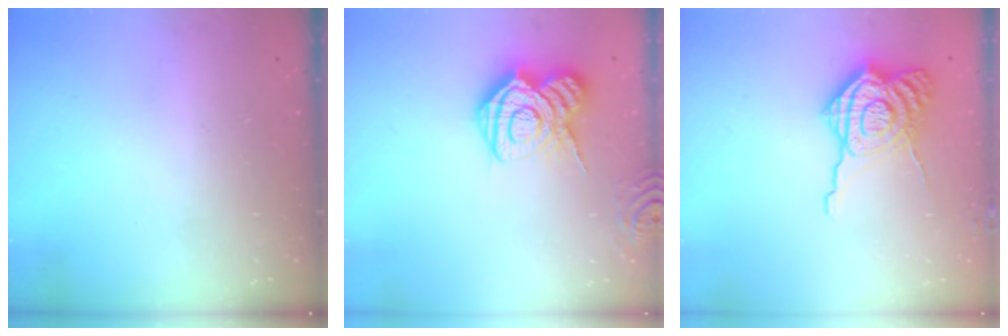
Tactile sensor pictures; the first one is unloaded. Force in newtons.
{"total": 13.5, "press": 13.5, "slide": 0.9}
{"total": 12.9, "press": 12.8, "slide": 1.3}